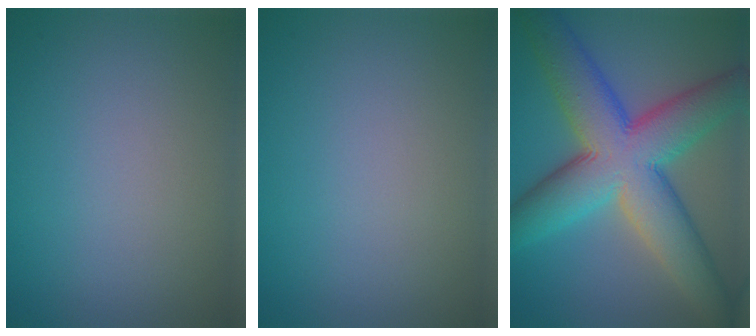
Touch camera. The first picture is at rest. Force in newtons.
{"total": 0.0}
{"total": 12.1, "press": 12.1, "slide": 0.7}